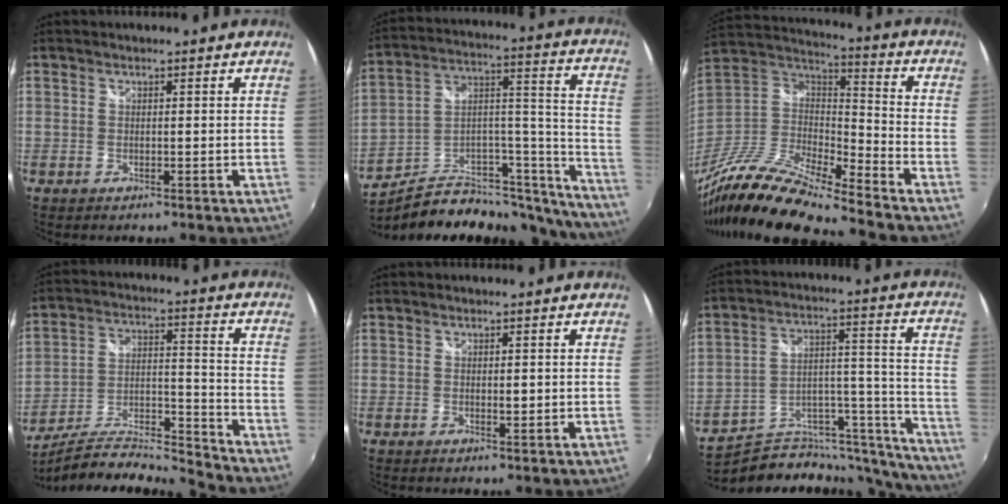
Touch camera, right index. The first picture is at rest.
{"total": 26.2, "force": [-20.5, 10.7, 12.3], "torque": [-0.143, 0.055, -0.299]}
{"total": 20.0, "force": [-15.5, 2.8, 12.3], "torque": [-0.240, -0.026, -0.303]}
{"total": 15.0, "force": [-14.2, -1.1, 4.4], "torque": [-0.081, -0.006, -0.247]}
{"total": 1.2, "force": [0.0, 0.6, 1.1], "torque": [-0.016, -0.001, 0.001]}
{"total": 22.2, "force": [-20.1, 6.4, 7.0], "torque": [-0.064, 0.049, -0.294]}